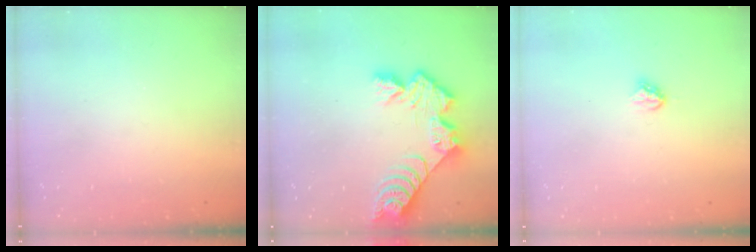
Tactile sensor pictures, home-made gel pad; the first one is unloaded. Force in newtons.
{"total": 10.9, "press": 10.9, "slide": 0.8}
{"total": 3.7, "press": 3.6, "slide": 0.5}